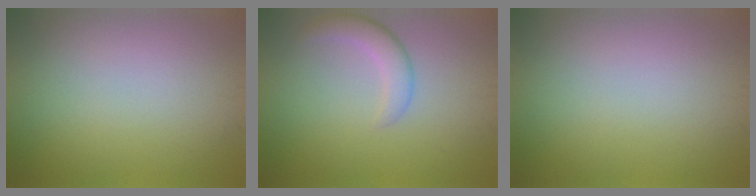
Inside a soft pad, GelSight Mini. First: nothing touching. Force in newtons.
{"total": 2.8, "press": 2.7, "slide": 0.3}
{"total": 0.0}